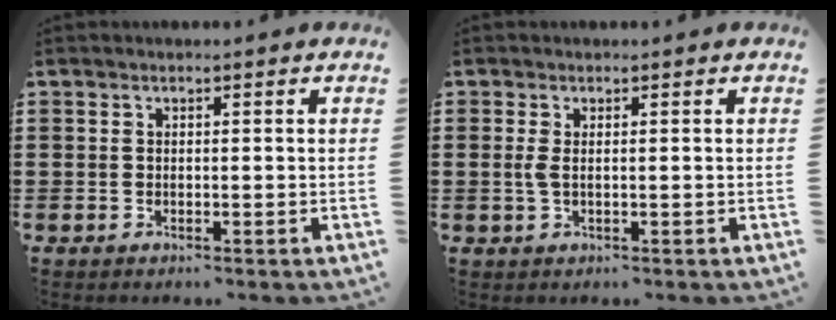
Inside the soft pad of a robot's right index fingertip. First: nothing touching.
{"total": 1.6, "force": [0.1, 0.4, 1.5], "torque": [-0.038, -0.003, -0.001]}